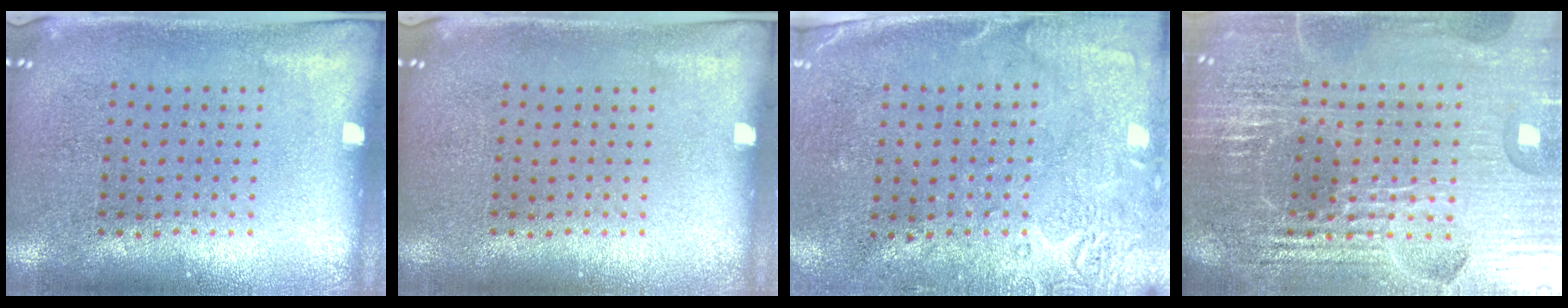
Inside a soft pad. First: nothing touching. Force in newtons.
{"total": 0.0}
{"total": 2.8, "press": 2.2, "slide": 1.7}
{"total": 6.4, "press": 5.6, "slide": 3.0}